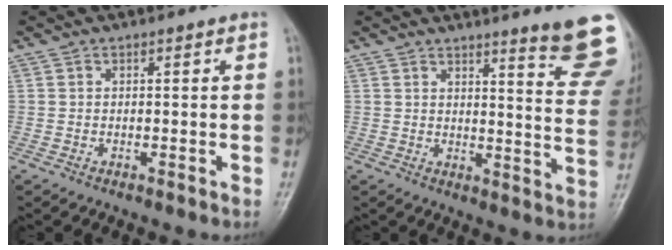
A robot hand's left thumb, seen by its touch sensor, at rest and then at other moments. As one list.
[{"total": 14.7, "force": [10.9, 1.2, 9.7], "torque": [-0.094, -0.090, 0.123]}]